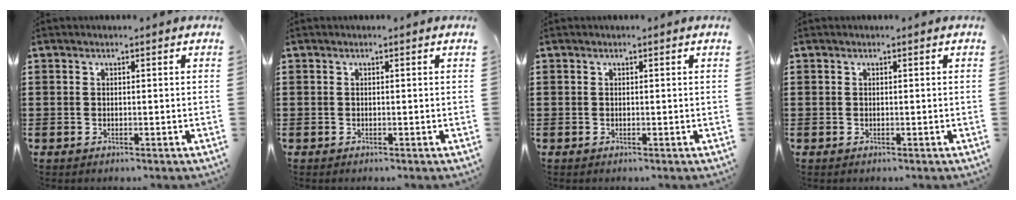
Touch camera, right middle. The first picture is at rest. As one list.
[{"total": 0.0}, {"total": 0.0}, {"total": 0.0}]